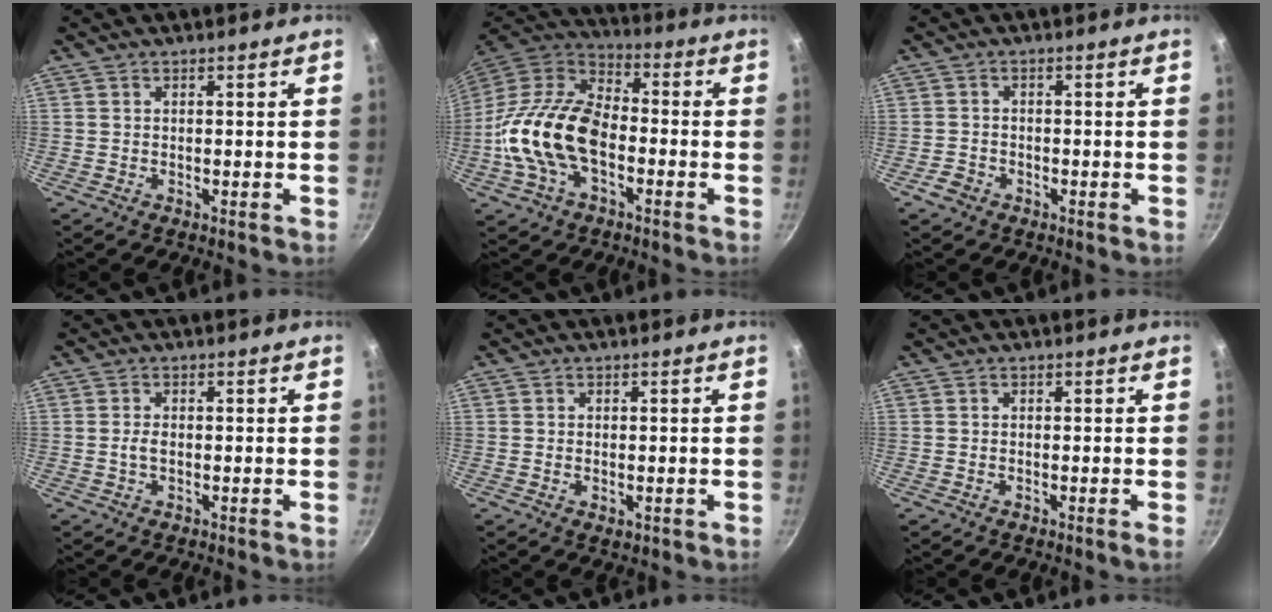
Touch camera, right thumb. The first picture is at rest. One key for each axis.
{"total": 18.2, "fx": -4.1, "fy": 10.7, "fz": 14.2, "tx": -0.248, "ty": 0.037, "tz": -0.095}
{"total": 2.7, "fx": -1.6, "fy": 2.0, "fz": 0.9, "tx": -0.015, "ty": 0.019, "tz": -0.028}
{"total": 1.6, "fx": -0.2, "fy": 0.9, "fz": 1.3, "tx": -0.028, "ty": 0.005, "tz": -0.005}
{"total": 1.9, "fx": -0.3, "fy": 1.2, "fz": 1.4, "tx": -0.022, "ty": -0.004, "tz": -0.004}
{"total": 0.5, "fx": -0.2, "fy": -0.1, "fz": 0.5, "tx": -0.009, "ty": -0.001, "tz": -0.008}